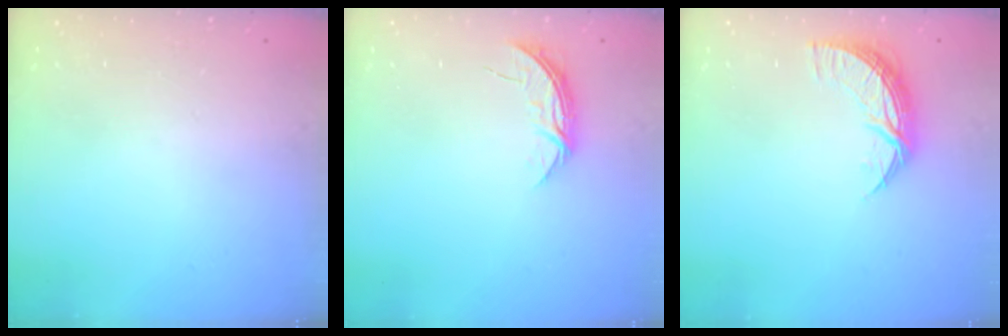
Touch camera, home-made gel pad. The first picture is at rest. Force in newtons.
{"total": 5.4, "press": 5.4, "slide": 0.6}
{"total": 9.7, "press": 9.7, "slide": 0.4}